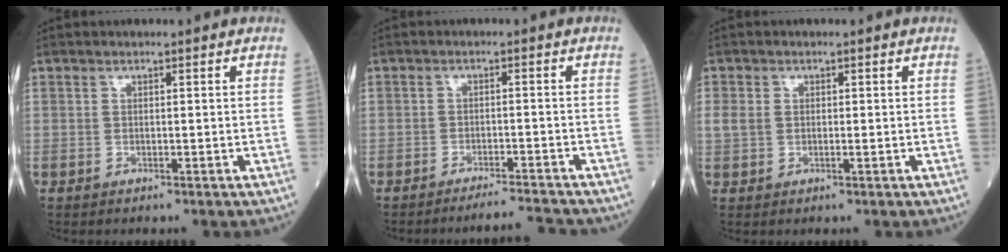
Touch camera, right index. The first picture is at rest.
{"total": 5.2, "force": [-5.2, -0.6, 0.6], "torque": [-0.005, -0.001, -0.081]}
{"total": 2.6, "force": [0.2, 1.7, 2.0], "torque": [-0.050, 0.006, 0.007]}